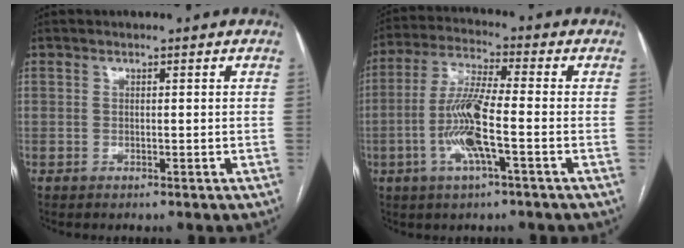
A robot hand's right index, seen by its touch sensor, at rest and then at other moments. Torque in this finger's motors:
{"motor_torque": [1.63, -0.47, 0.80, 0.21]}